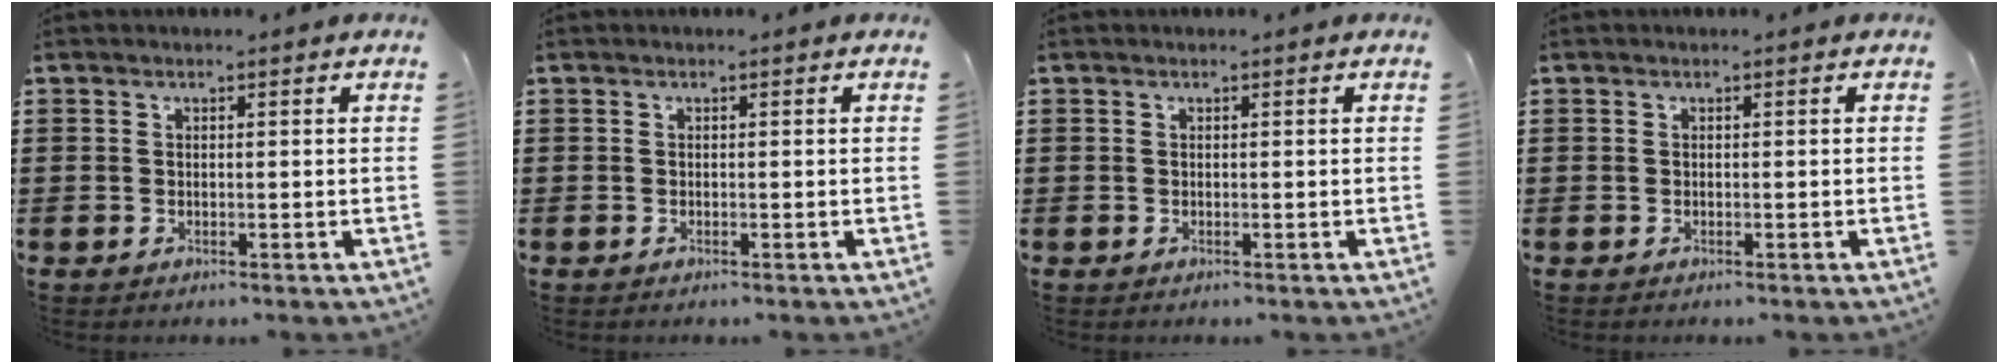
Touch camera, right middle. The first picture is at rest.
{"total": 0.0}
{"total": 0.0}
{"total": 0.0}